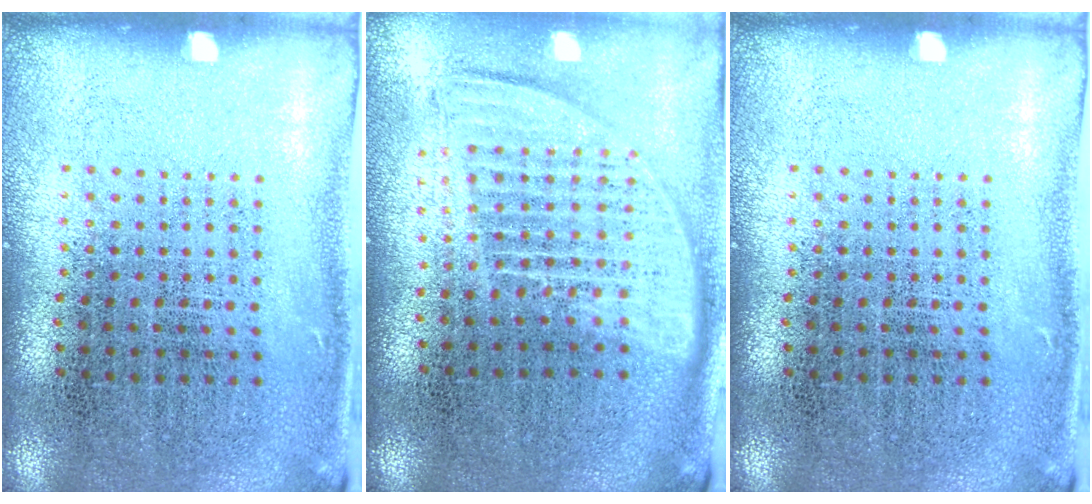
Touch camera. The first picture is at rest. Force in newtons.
{"total": 1.8, "press": 1.6, "slide": 1.0}
{"total": 0.0}